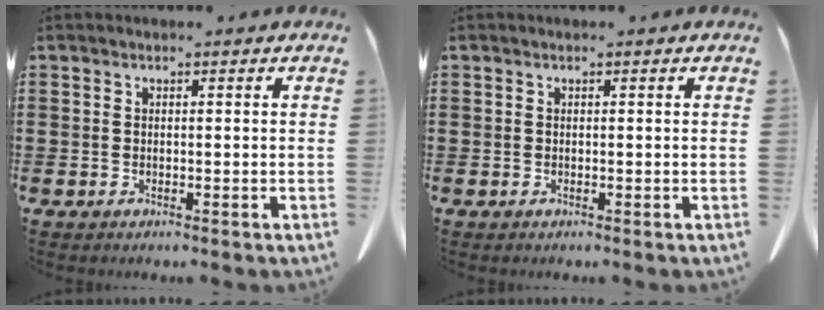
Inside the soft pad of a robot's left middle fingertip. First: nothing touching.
{"total": 0.0}